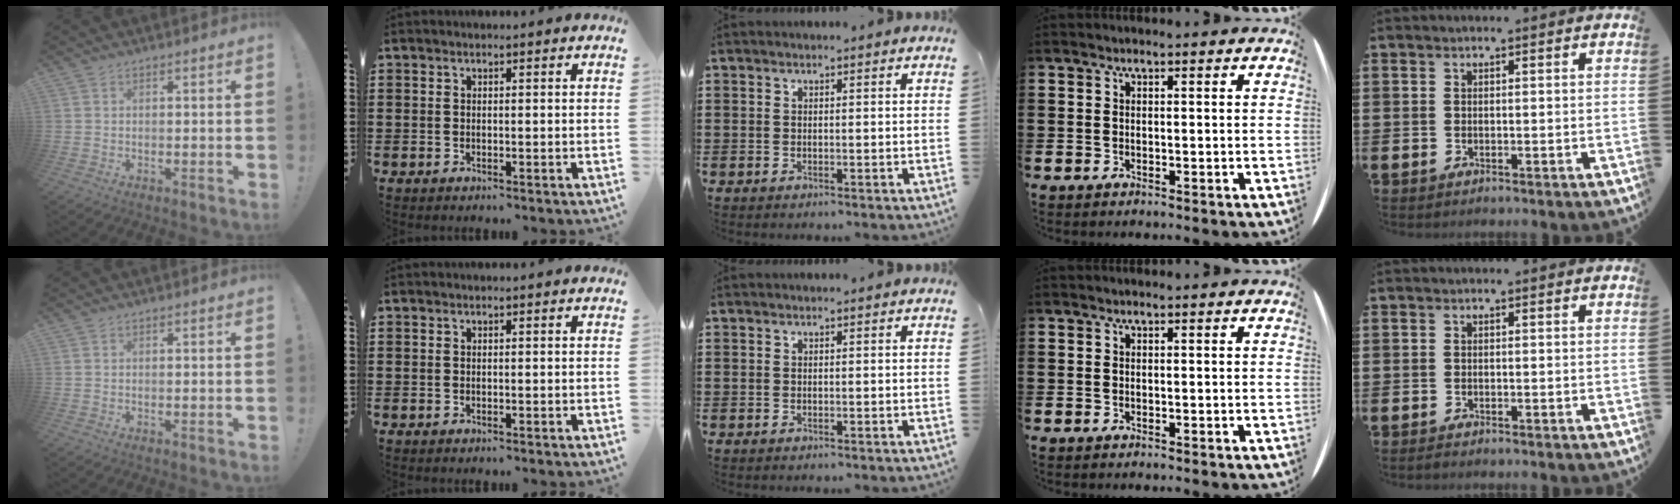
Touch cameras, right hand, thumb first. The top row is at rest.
{}